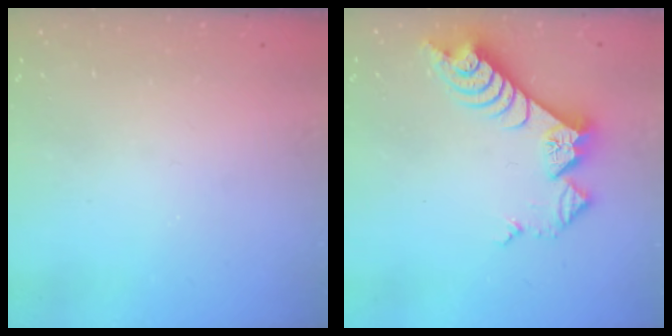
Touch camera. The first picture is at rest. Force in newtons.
{"total": 9.9, "press": 9.8, "slide": 1.2}